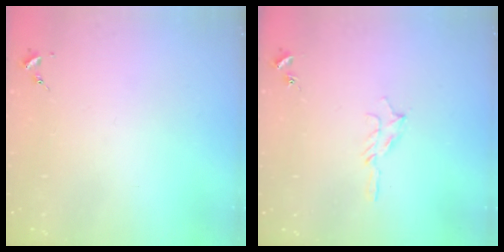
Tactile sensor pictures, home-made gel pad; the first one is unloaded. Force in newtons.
{"total": 5.8, "press": 5.7, "slide": 0.8}